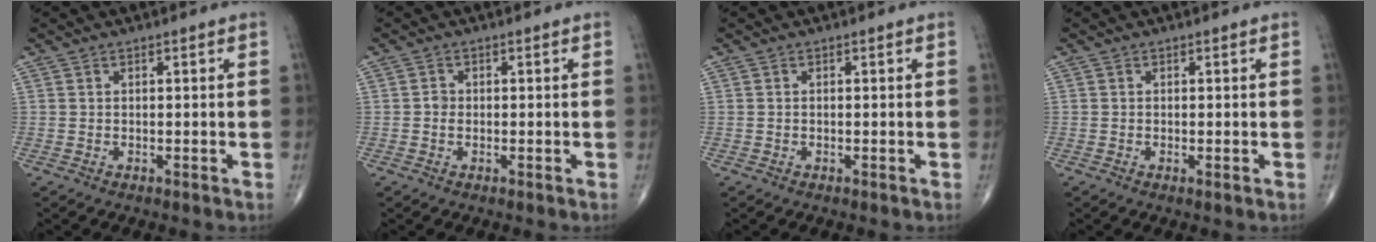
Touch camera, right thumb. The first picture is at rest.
{"total": 1.2, "force": [-0.2, 1.0, 0.7], "torque": [-0.007, 0.003, -0.005]}
{"total": 0.0}
{"total": 0.5, "force": [-0.1, 0.1, 0.5], "torque": [-0.012, -0.003, -0.004]}